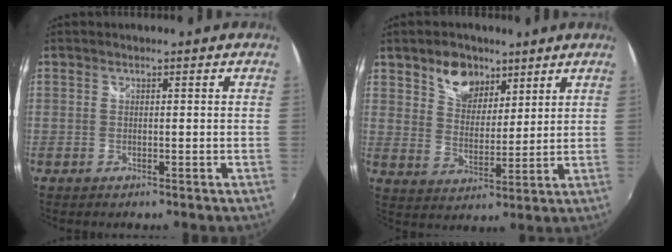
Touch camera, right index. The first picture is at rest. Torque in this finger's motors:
{"motor_torque": [0.33, 0.30, 0.08, 0.05]}